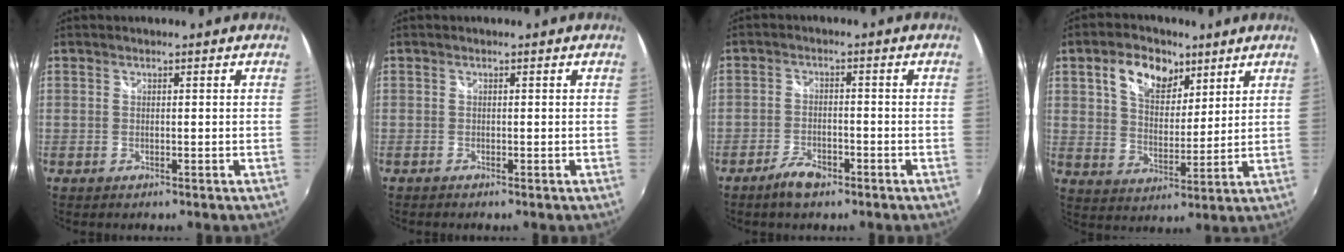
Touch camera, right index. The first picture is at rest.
{"total": 0.0}
{"total": 4.7, "force": [-3.5, 1.8, 2.6], "torque": [-0.066, -0.004, -0.065]}
{"total": 10.3, "force": [5.7, 6.1, 6.1], "torque": [-0.108, 0.016, 0.096]}